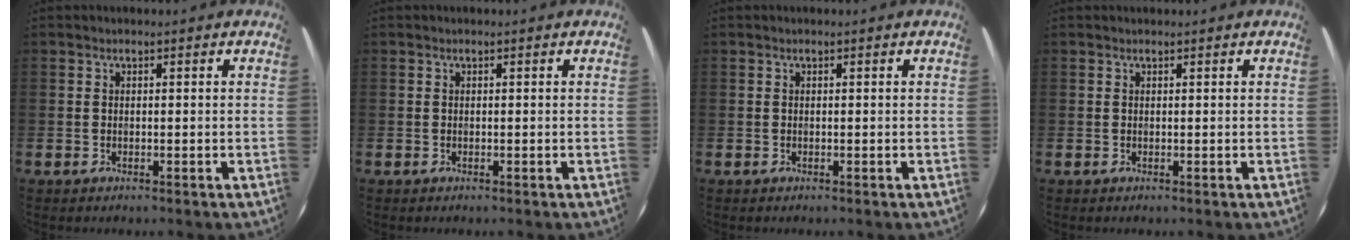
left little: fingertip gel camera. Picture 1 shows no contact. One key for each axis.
{"total": 0.0}
{"total": 0.0}
{"total": 0.0}